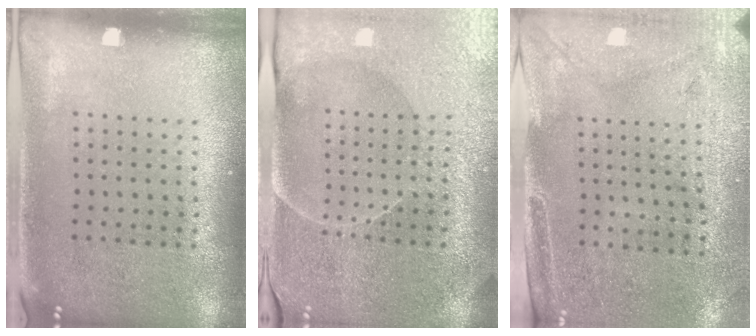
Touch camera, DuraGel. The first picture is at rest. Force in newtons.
{"total": 3.7, "press": 3.6, "slide": 1.0}
{"total": 3.0, "press": 2.5, "slide": 1.6}